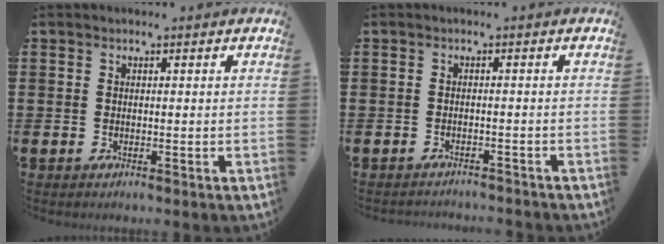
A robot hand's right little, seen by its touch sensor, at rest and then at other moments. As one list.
[{"total": 1.1, "force": [-1.1, -0.1, -0.1], "torque": [-0.002, 0.002, -0.023]}]